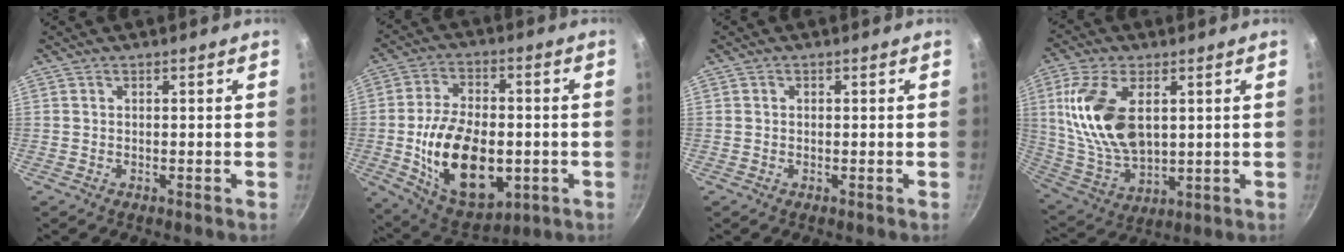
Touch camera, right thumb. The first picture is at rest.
{"total": 20.3, "force": [-3.3, 12.2, 15.9], "torque": [-0.258, 0.007, -0.041]}
{"total": 0.6, "force": [0.1, 0.6, 0.2], "torque": [-0.001, 0.004, 0.001]}
{"total": 16.8, "force": [4.0, 9.4, 13.4], "torque": [-0.249, -0.017, 0.089]}